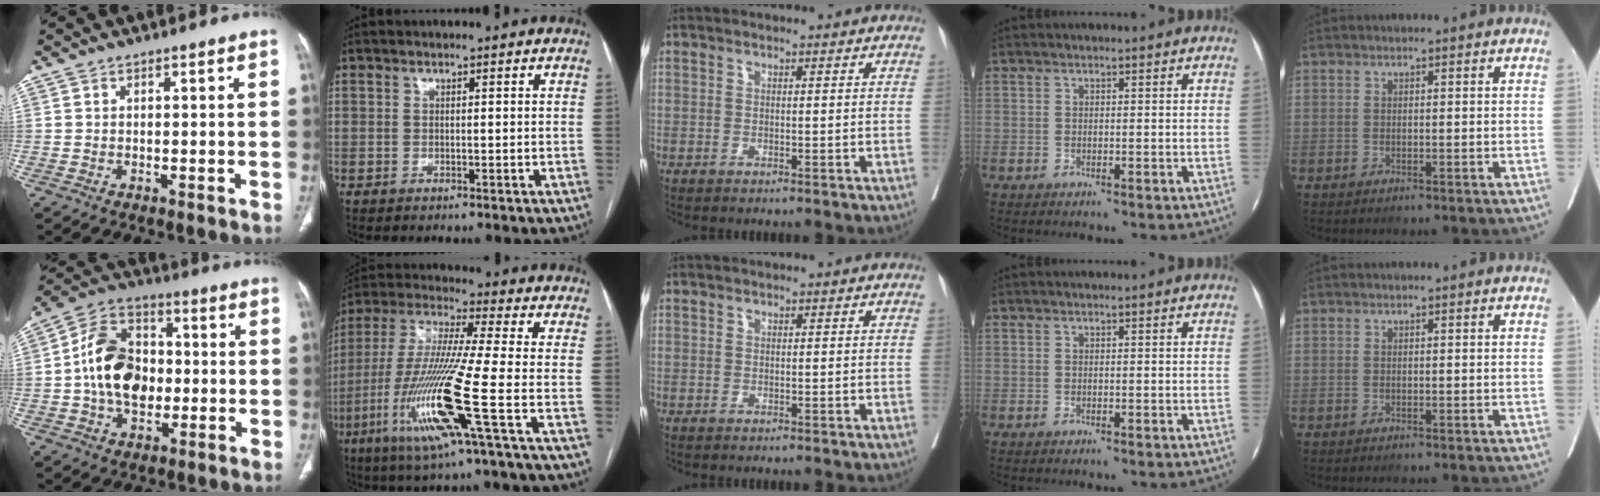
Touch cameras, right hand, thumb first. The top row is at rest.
{"thumb": {"total": 15.3, "force": [-0.8, 11.0, 10.6], "torque": [-0.161, 0.028, -0.017]}, "index": {"total": 16.4, "force": [-5.9, -0.9, 15.2], "torque": [-0.322, -0.022, -0.118]}}